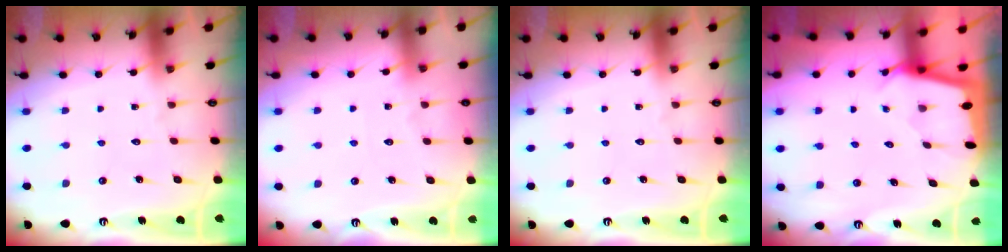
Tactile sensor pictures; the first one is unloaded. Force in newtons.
{"total": 4.6, "press": 4.6, "slide": 0.6}
{"total": 0.0}
{"total": 1.6, "press": 1.6, "slide": 0.2}